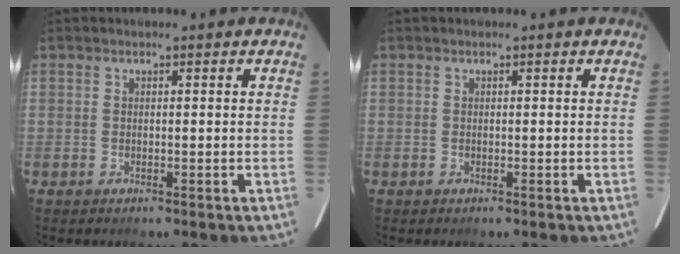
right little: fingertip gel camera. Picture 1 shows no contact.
{"total": 0.0}